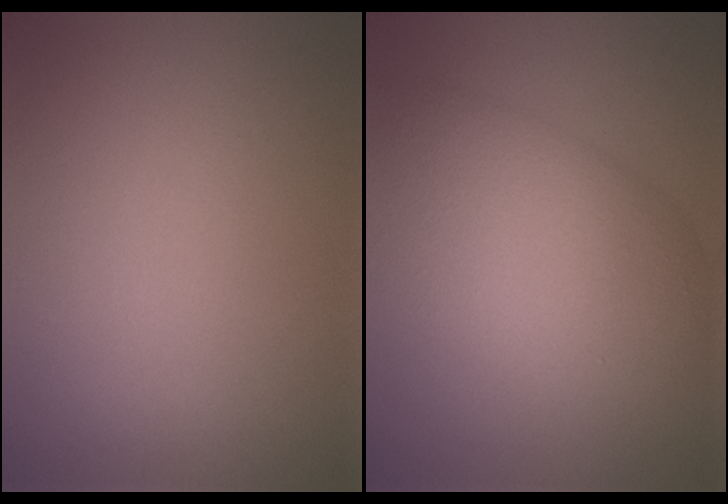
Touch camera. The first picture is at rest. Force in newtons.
{"total": 9.6, "press": 9.6, "slide": 0.2}